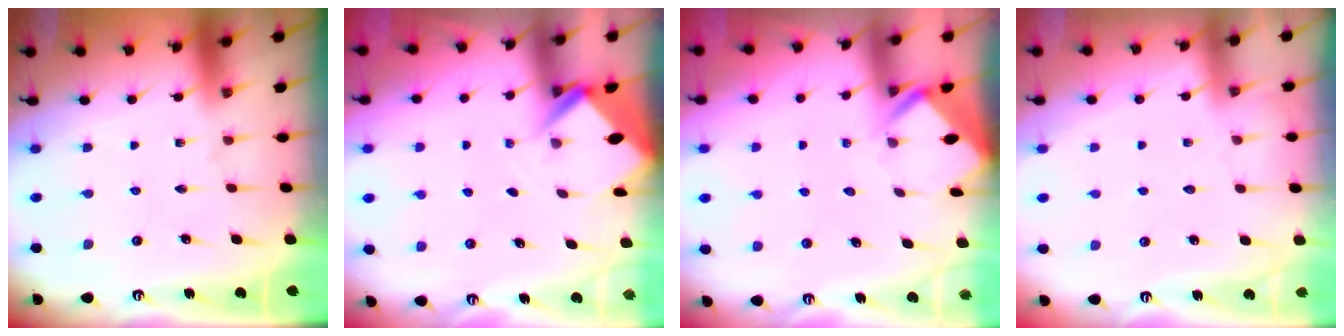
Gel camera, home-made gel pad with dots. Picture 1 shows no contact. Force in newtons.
{"total": 2.8, "press": 2.8, "slide": 0.1}
{"total": 2.9, "press": 2.9, "slide": 0.2}
{"total": 2.9, "press": 2.8, "slide": 0.4}